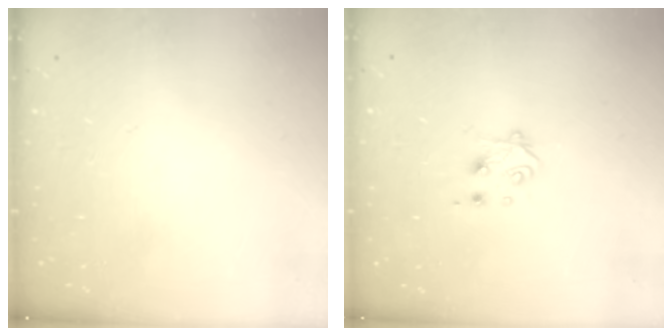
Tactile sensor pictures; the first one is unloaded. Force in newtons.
{"total": 4.1, "press": 4.1, "slide": 0.5}